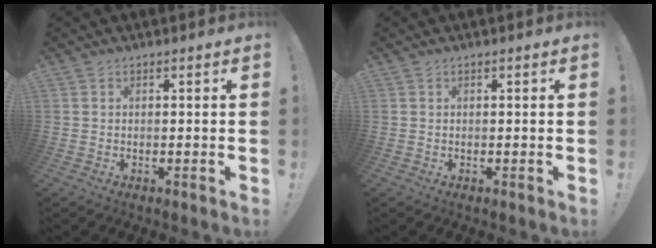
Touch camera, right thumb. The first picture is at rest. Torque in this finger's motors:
{"motor_torque": [-0.56, 0.01, 0.28, -0.18, 0.03]}